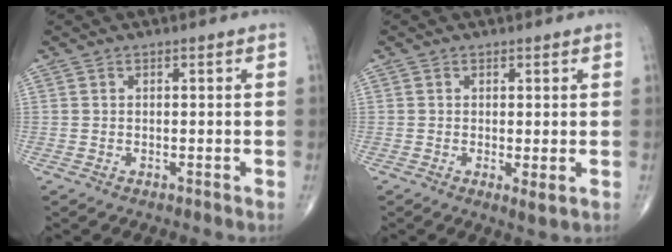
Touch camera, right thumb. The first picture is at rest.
{"total": 2.0, "force": [-0.2, 0.4, 1.9], "torque": [-0.035, -0.010, -0.004]}